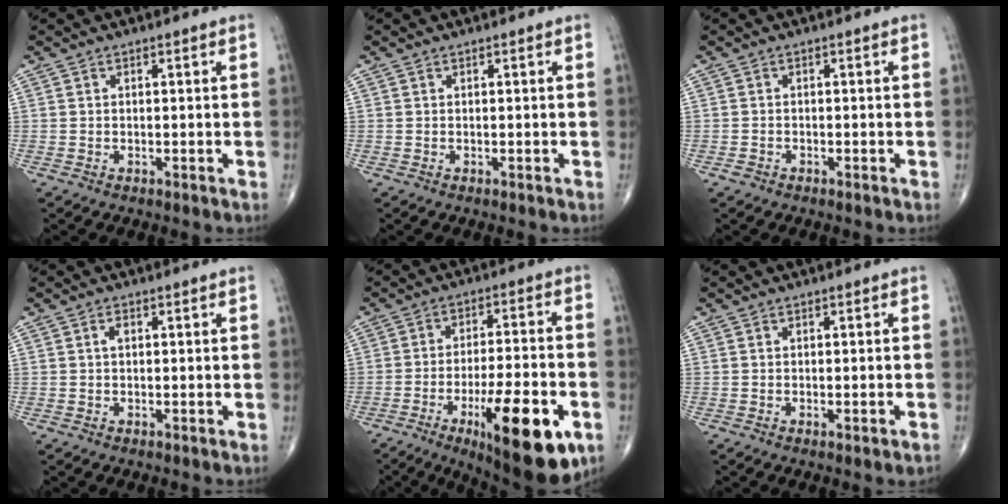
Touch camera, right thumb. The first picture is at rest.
{"total": 0.0}
{"total": 0.9, "force": [-0.6, 0.6, 0.3], "torque": [-0.008, 0.003, -0.013]}
{"total": 1.4, "force": [0.3, 0.8, 1.0], "torque": [-0.015, 0.003, 0.002]}
{"total": 19.8, "force": [-8.2, 5.7, 17.0], "torque": [-0.226, 0.019, -0.115]}
{"total": 1.5, "force": [-0.6, 0.4, 1.3], "torque": [-0.019, -0.002, -0.006]}